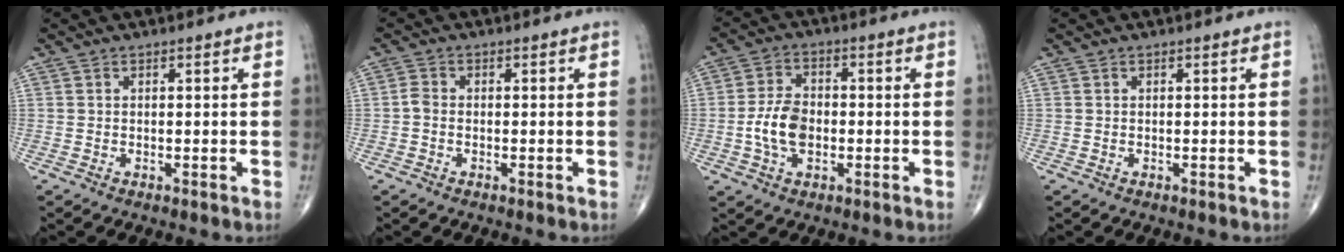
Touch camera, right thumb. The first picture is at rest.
{"total": 1.7, "force": [-0.4, 1.2, 1.1], "torque": [-0.019, 0.003, -0.013]}
{"total": 7.8, "force": [-1.4, 5.0, 5.8], "torque": [-0.106, 0.011, -0.030]}
{"total": 0.0}